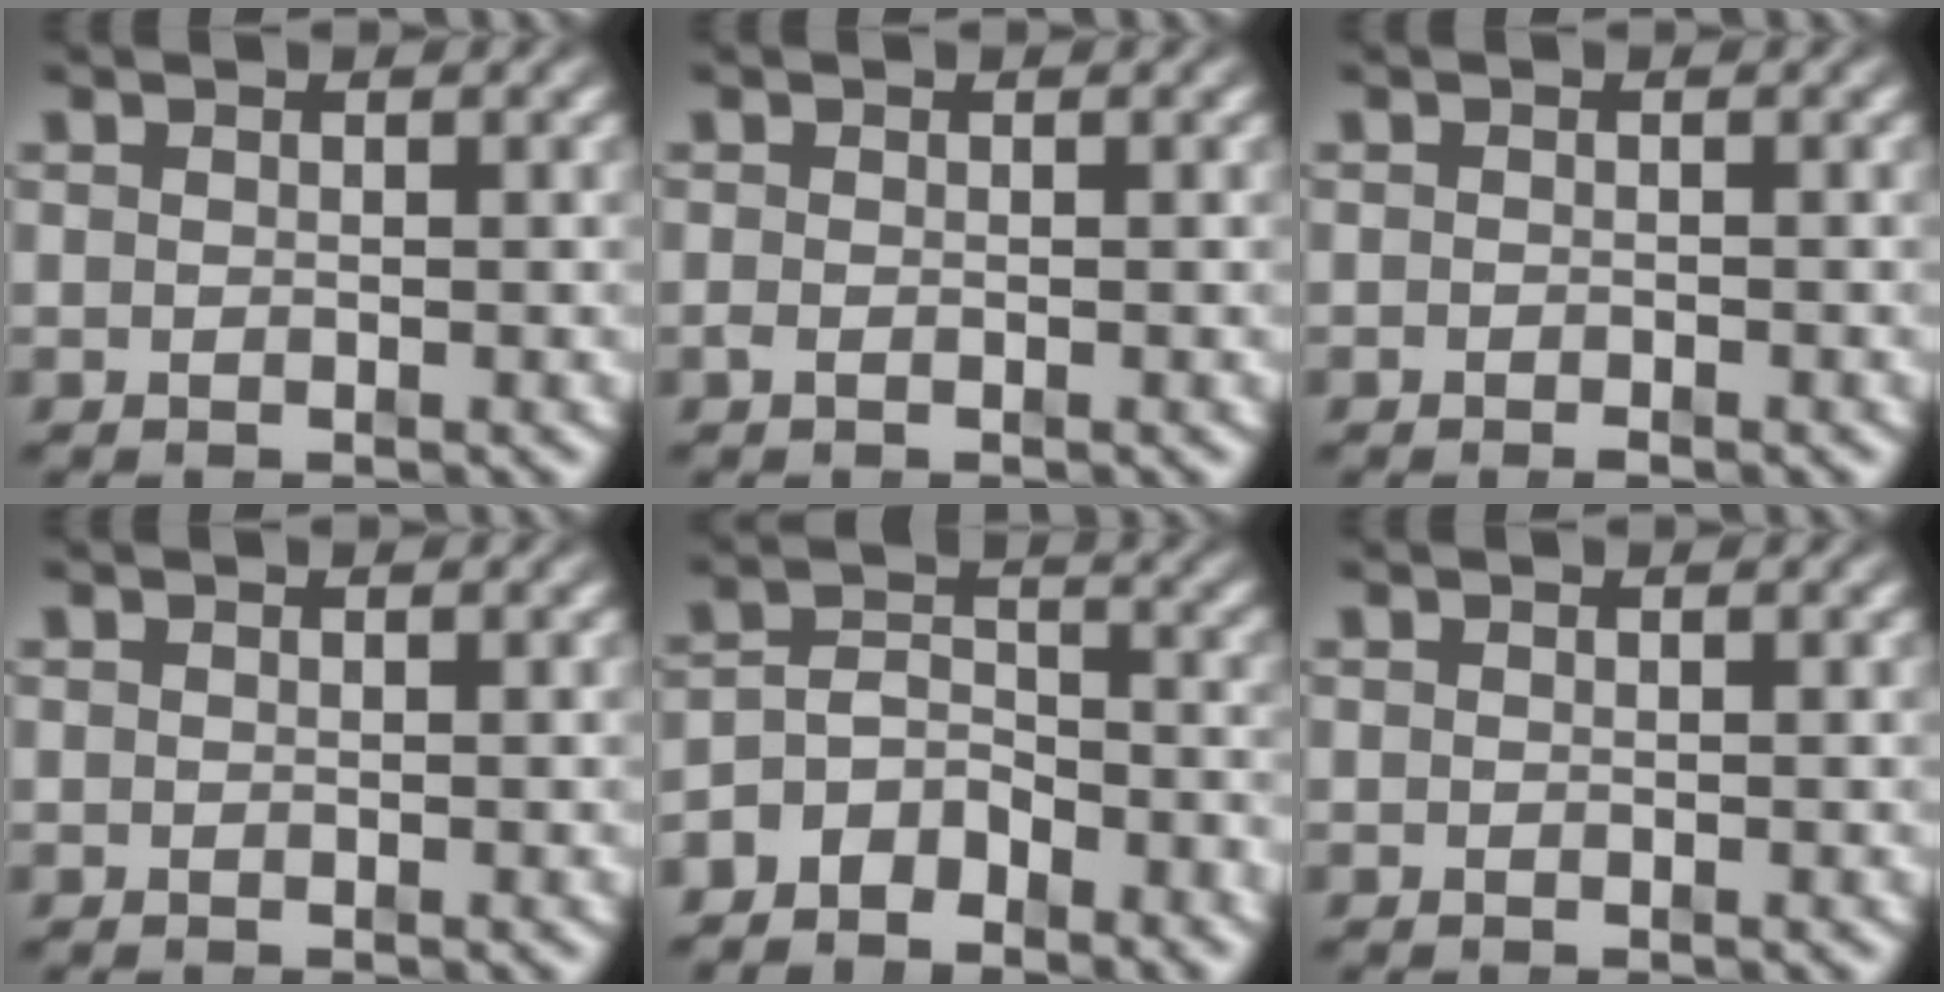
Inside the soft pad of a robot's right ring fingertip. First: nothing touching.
{"total": 0.7, "force": [-0.6, 0.1, 0.2], "torque": [-0.007, -0.007, -0.008]}
{"total": 0.8, "force": [-0.8, -0.1, 0.3], "torque": [-0.003, -0.006, -0.010]}
{"total": 0.0}
{"total": 6.1, "force": [-3.3, 4.5, 2.5], "torque": [-0.037, -0.020, -0.062]}
{"total": 0.0}